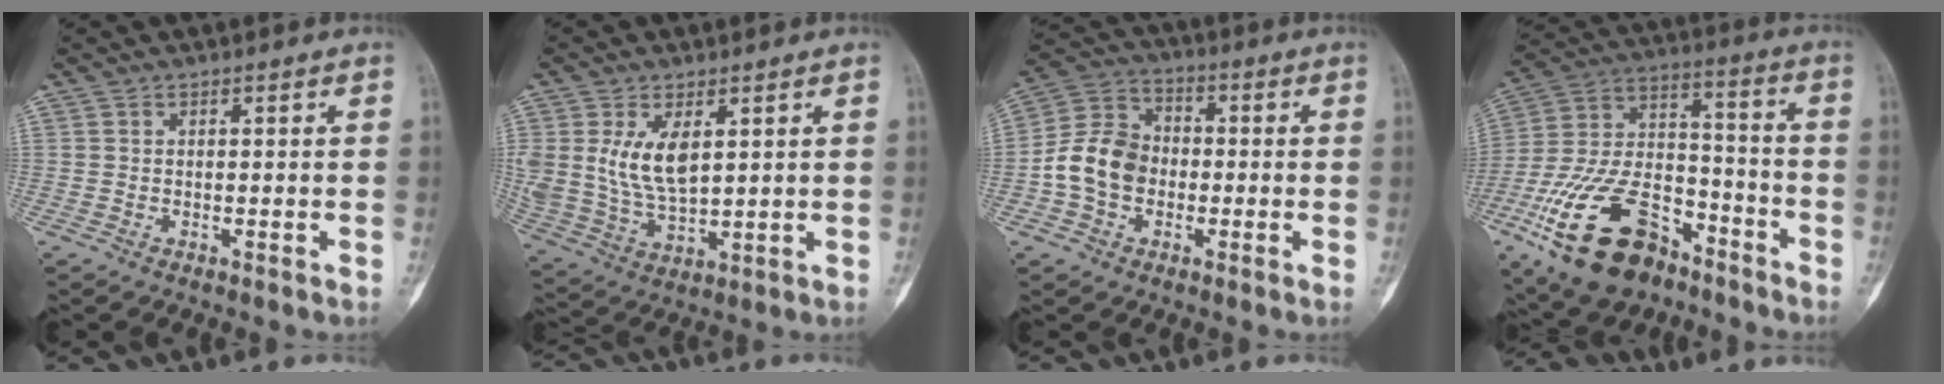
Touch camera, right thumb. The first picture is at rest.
{"total": 10.7, "force": [3.1, 5.7, 8.4], "torque": [-0.162, -0.015, 0.075]}
{"total": 10.7, "force": [-1.8, 8.5, 6.3], "torque": [-0.107, 0.036, -0.045]}
{"total": 23.9, "force": [-13.4, 12.8, 15.0], "torque": [-0.307, 0.065, -0.237]}